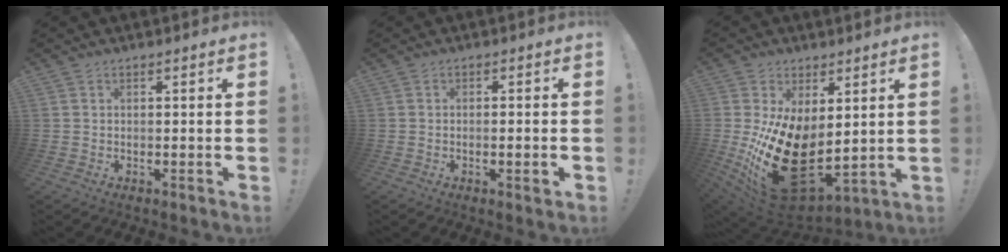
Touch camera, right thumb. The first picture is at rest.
{"total": 2.1, "force": [-0.7, 0.0, 2.0], "torque": [-0.030, -0.001, -0.010]}
{"total": 21.7, "force": [-1.7, 12.9, 17.4], "torque": [-0.312, -0.018, -0.003]}